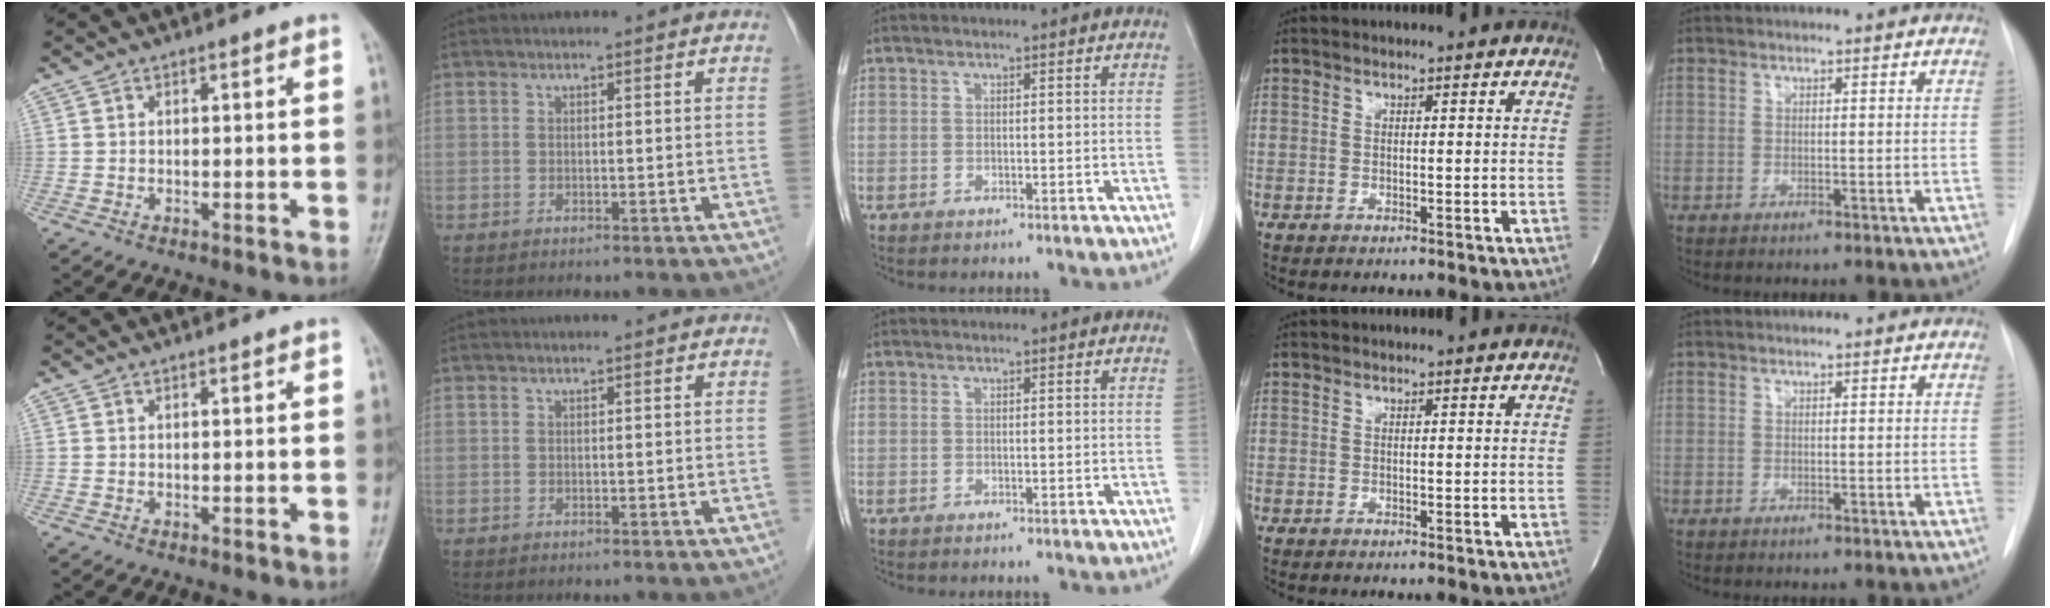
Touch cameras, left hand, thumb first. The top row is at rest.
{}